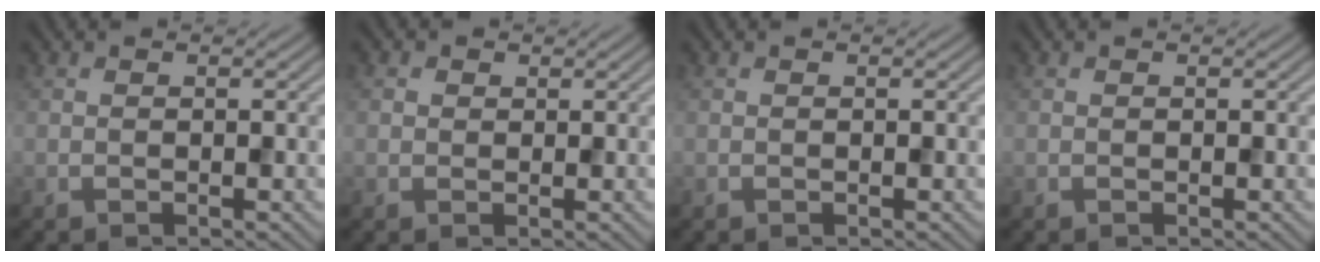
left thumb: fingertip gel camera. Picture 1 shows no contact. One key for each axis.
{"total": 1.0, "fx": 0.3, "fy": 0.9, "fz": 0.3, "tx": -0.004, "ty": 0.000, "tz": 0.002}
{"total": 0.0}
{"total": 0.0}